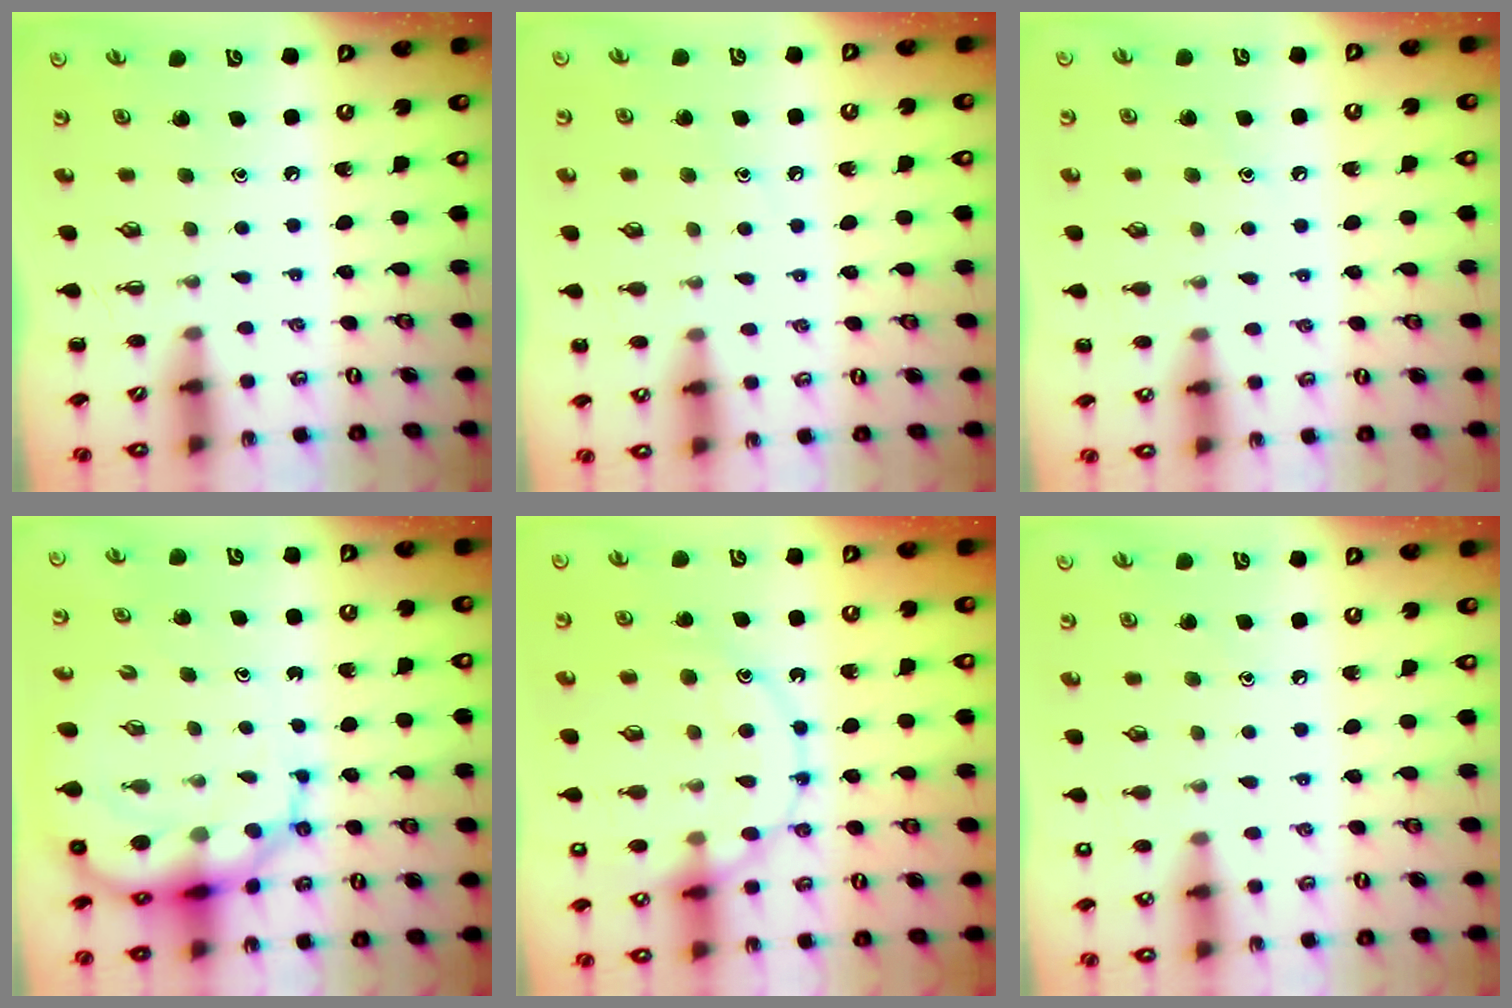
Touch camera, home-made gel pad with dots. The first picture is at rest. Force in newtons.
{"total": 5.9, "press": 5.7, "slide": 1.7}
{"total": 5.8, "press": 5.6, "slide": 1.6}
{"total": 11.6, "press": 11.2, "slide": 3.2}
{"total": 14.9, "press": 14.9, "slide": 0.8}
{"total": 6.9, "press": 6.6, "slide": 1.9}